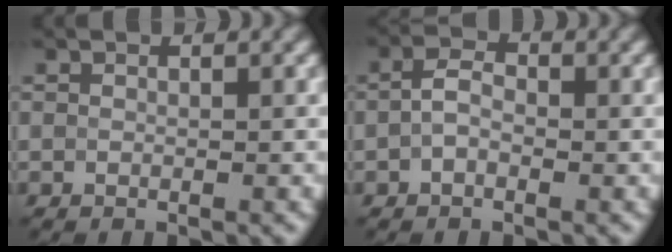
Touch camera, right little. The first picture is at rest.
{"total": 1.9, "force": [-0.5, 1.1, 1.4], "torque": [-0.033, 0.010, -0.017]}